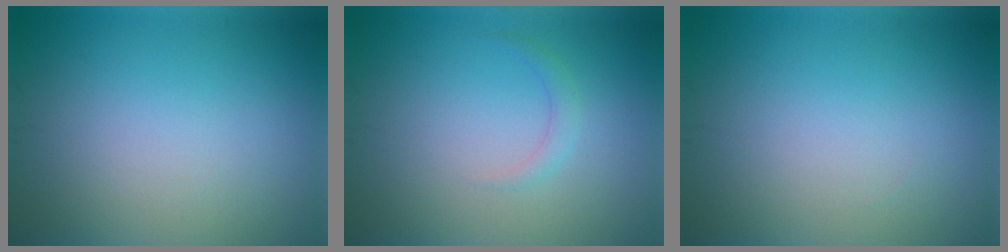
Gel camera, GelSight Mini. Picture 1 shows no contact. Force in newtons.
{"total": 1.1, "press": 1.1, "slide": 0.0}
{"total": 0.0}